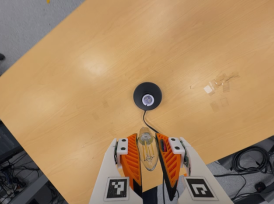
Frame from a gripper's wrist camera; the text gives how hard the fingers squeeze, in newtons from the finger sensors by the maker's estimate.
{"total": 18.6, "left": 19.6, "right": 17.5}